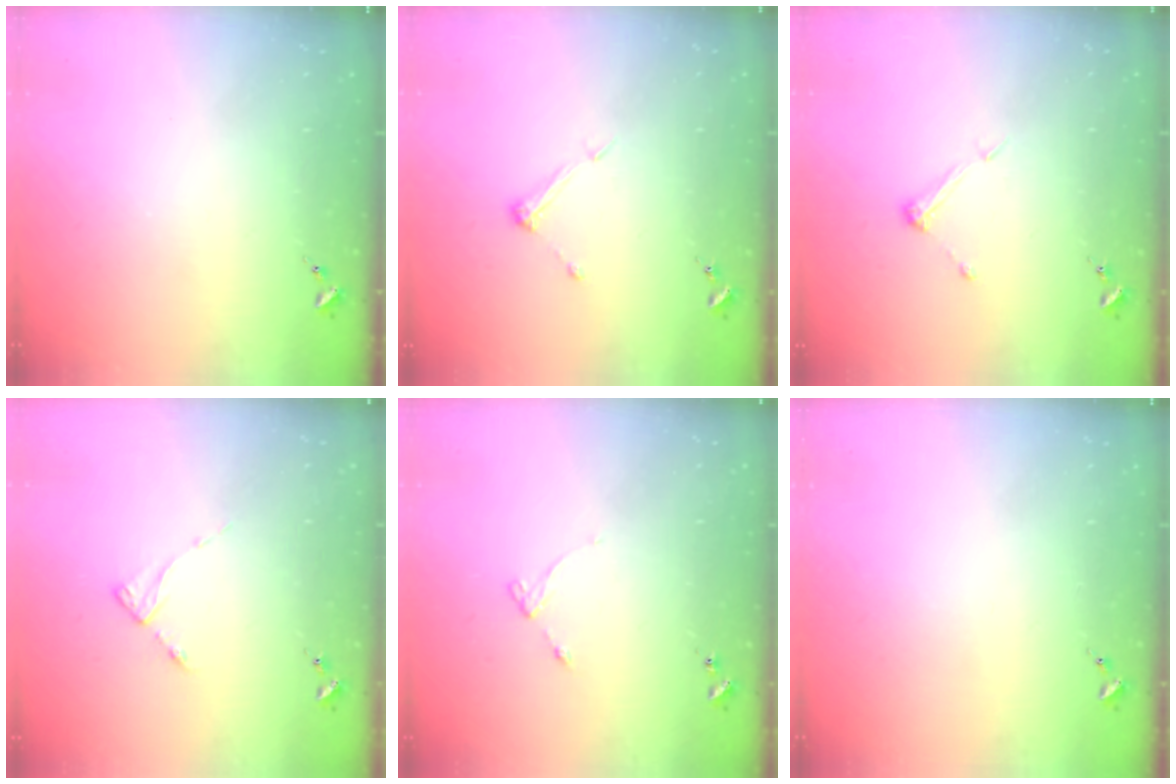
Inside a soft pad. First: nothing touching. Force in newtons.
{"total": 5.7, "press": 5.7, "slide": 0.4}
{"total": 5.7, "press": 5.7, "slide": 0.4}
{"total": 2.7, "press": 2.7, "slide": 0.4}
{"total": 4.0, "press": 3.9, "slide": 0.5}
{"total": 0.0}